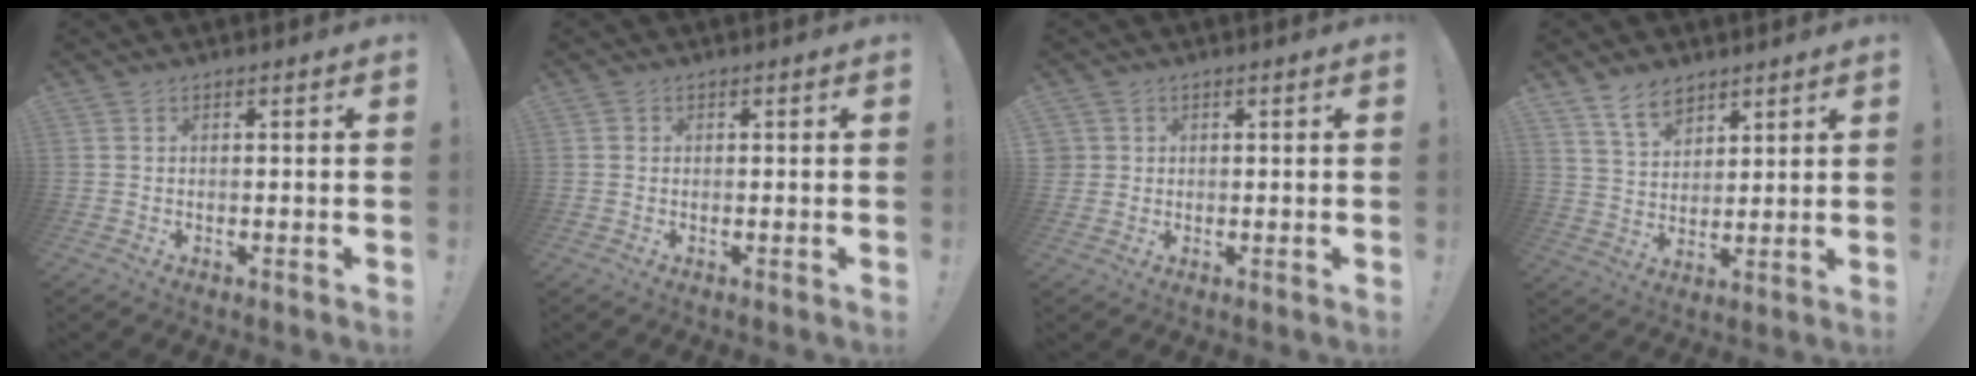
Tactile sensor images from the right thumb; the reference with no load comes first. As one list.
[{"total": 0.6, "force": [0.2, 0.5, -0.1], "torque": [0.009, -0.003, 0.001]}, {"total": 2.1, "force": [0.6, 2.1, 0.2], "torque": [-0.005, 0.001, 0.013]}, {"total": 7.7, "force": [5.7, 4.3, 2.8], "torque": [-0.042, -0.033, 0.108]}]